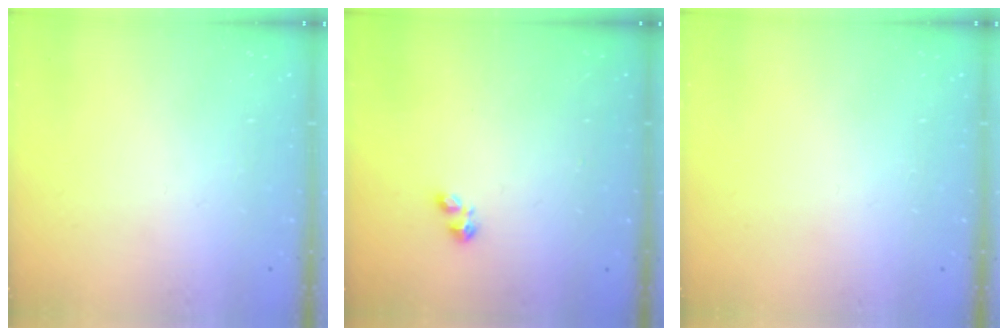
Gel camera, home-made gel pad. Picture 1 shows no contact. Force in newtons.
{"total": 1.0, "press": 0.9, "slide": 0.4}
{"total": 0.0}